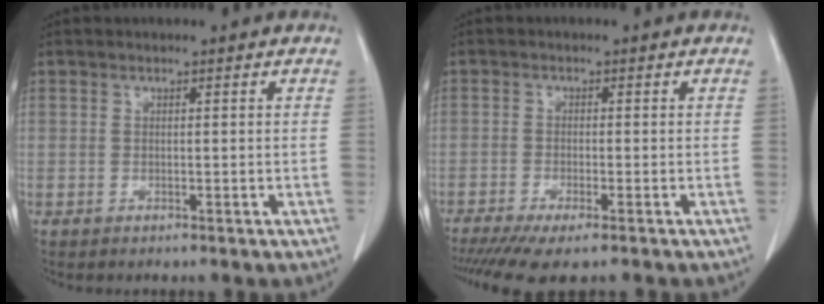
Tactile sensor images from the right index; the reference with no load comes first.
{"total": 7.9, "force": [-5.9, 1.1, 5.1], "torque": [-0.081, -0.017, -0.096]}